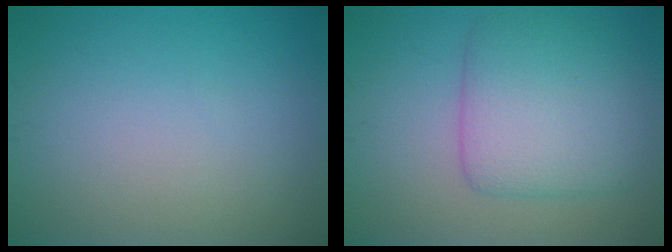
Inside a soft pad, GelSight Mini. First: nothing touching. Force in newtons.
{"total": 6.3, "press": 6.3, "slide": 0.1}